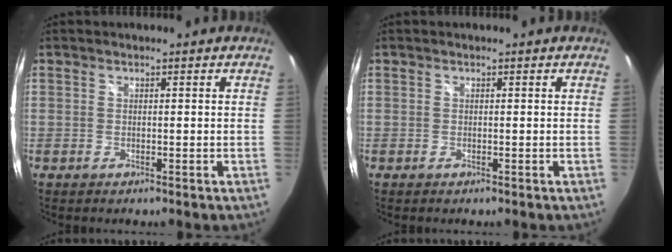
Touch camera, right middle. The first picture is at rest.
{"total": 0.0}